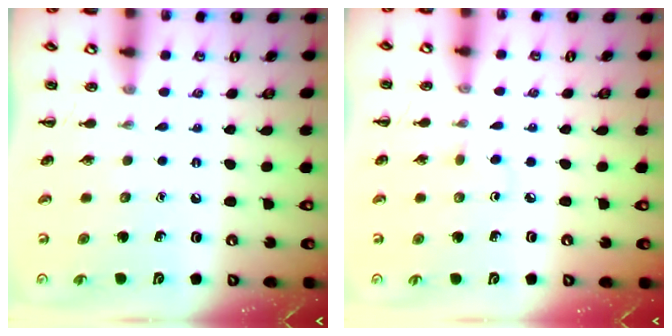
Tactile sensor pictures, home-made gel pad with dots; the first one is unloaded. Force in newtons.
{"total": 3.8, "press": 3.5, "slide": 1.5}